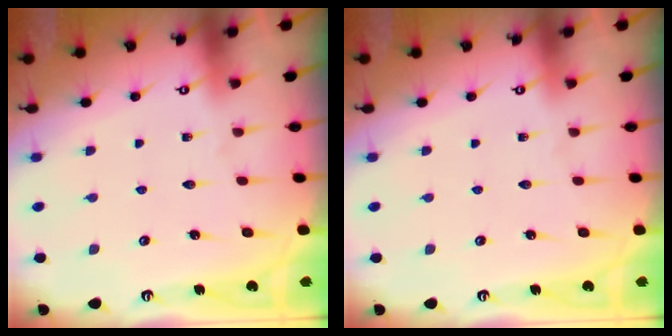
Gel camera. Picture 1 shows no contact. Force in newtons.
{"total": 0.0}